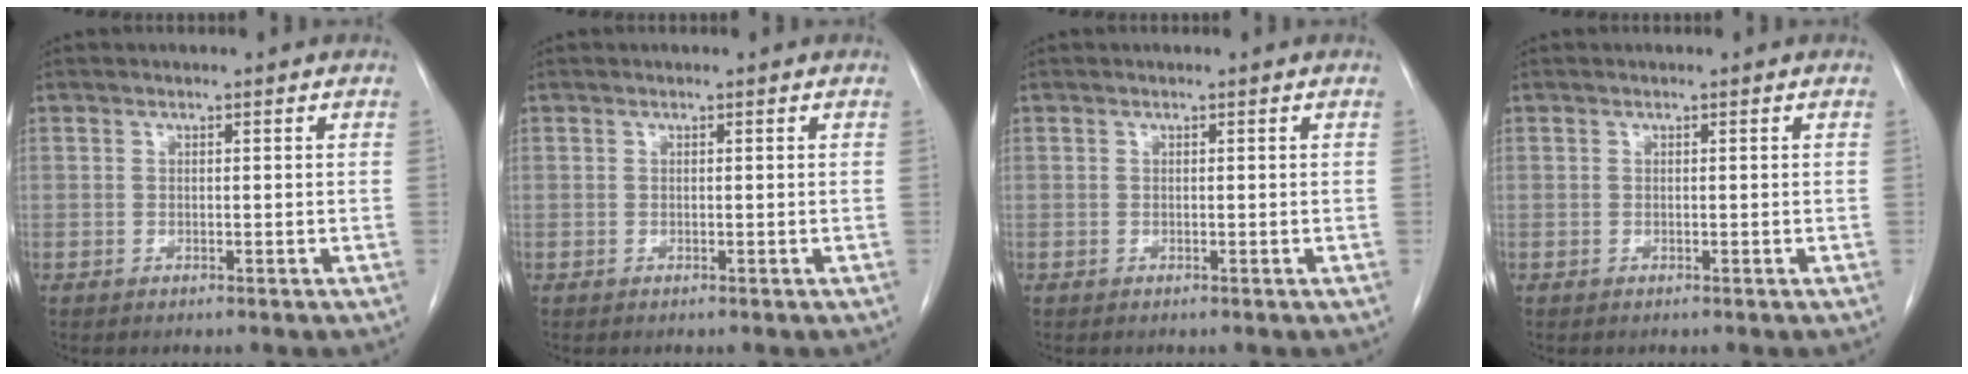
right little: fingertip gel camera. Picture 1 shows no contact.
{"total": 0.0}
{"total": 0.0}
{"total": 0.0}